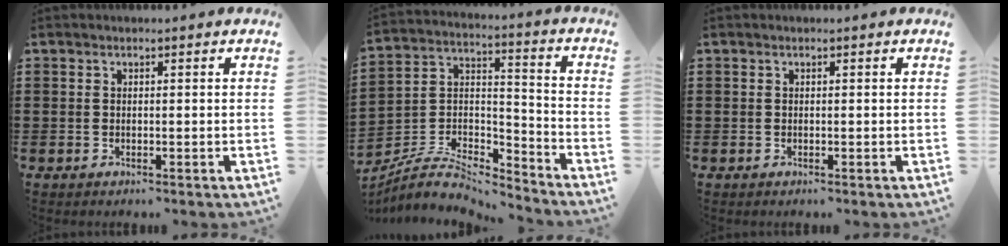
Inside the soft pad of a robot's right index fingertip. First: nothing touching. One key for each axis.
{"total": 7.4, "fx": -6.3, "fy": 2.7, "fz": 2.8, "tx": -0.065, "ty": 0.005, "tz": -0.124}
{"total": 0.0}